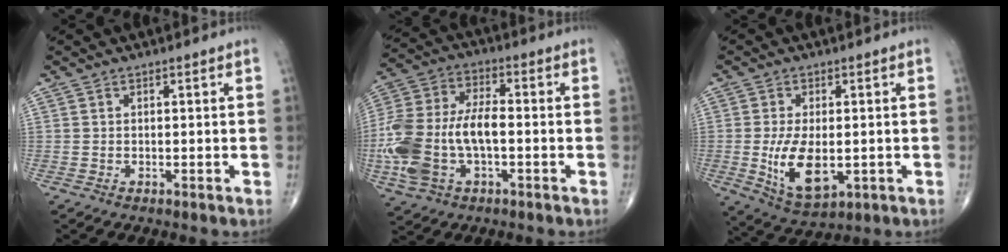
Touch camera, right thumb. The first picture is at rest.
{"total": 17.9, "force": [-3.3, 9.7, 14.7], "torque": [-0.335, 0.020, -0.060]}
{"total": 10.3, "force": [-1.4, 5.3, 8.7], "torque": [-0.154, -0.016, -0.011]}